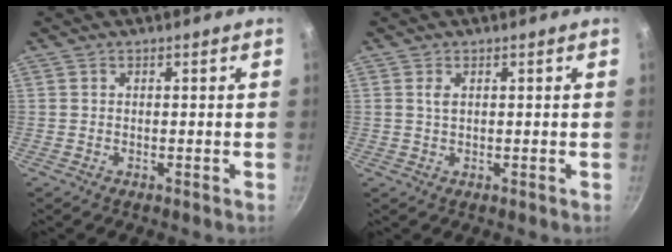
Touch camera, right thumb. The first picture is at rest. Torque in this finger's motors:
{"motor_torque": [-0.17, 0.88, 0.49, 0.41, 0.03]}